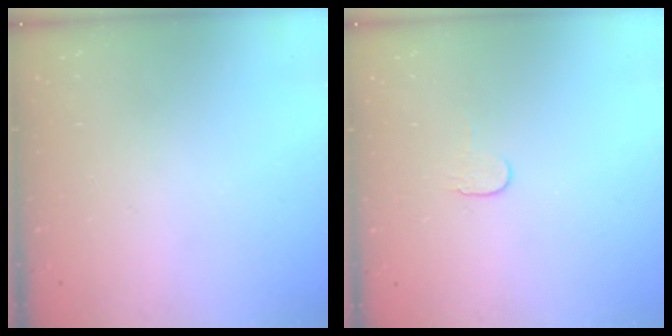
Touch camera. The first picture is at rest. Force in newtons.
{"total": 3.7, "press": 3.7, "slide": 0.4}